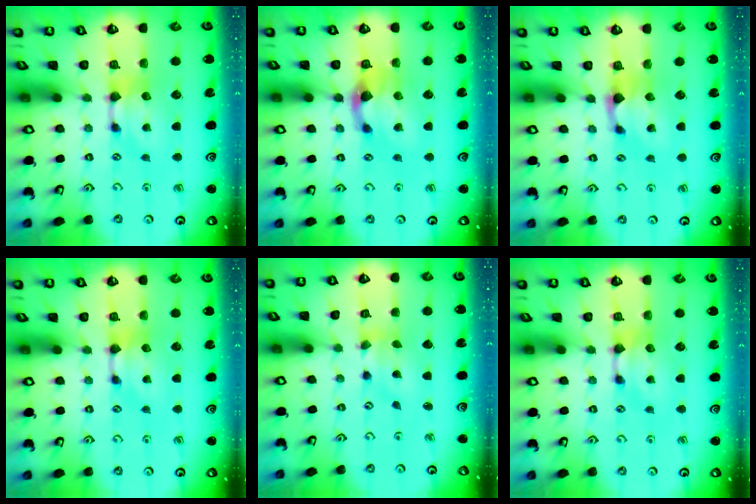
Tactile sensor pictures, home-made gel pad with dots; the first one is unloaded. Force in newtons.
{"total": 2.9, "press": 2.2, "slide": 2.0}
{"total": 1.1, "press": 0.1, "slide": 1.1}
{"total": 0.6, "press": 0.1, "slide": 0.6}
{"total": 1.6, "press": 1.0, "slide": 1.3}
{"total": 0.0}